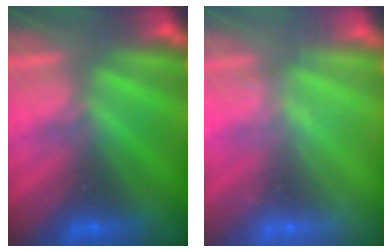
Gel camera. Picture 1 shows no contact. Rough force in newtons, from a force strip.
{"total": 2.2}